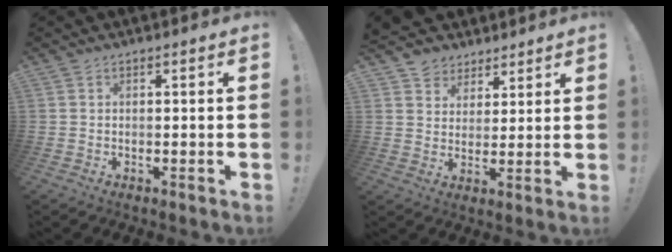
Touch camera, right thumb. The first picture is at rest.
{"total": 6.4, "force": [4.4, 4.6, 0.2], "torque": [-0.006, -0.034, 0.091]}